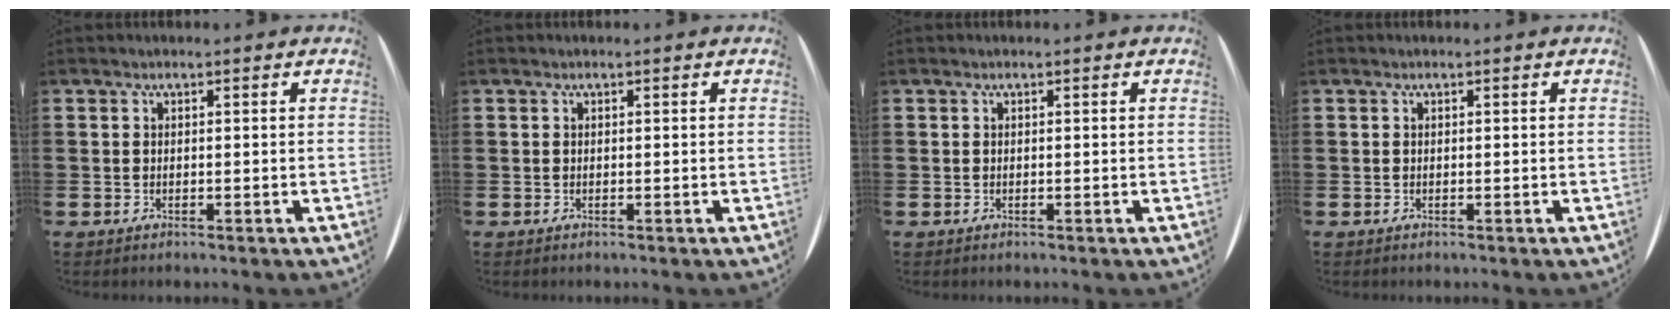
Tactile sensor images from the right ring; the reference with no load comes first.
{"total": 0.0}
{"total": 0.0}
{"total": 0.0}